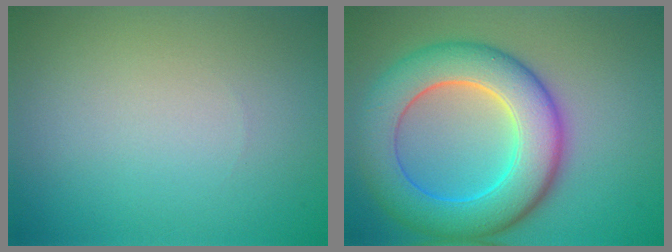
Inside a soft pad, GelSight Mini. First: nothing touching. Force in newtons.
{"total": 9.5, "press": 9.5, "slide": 0.6}